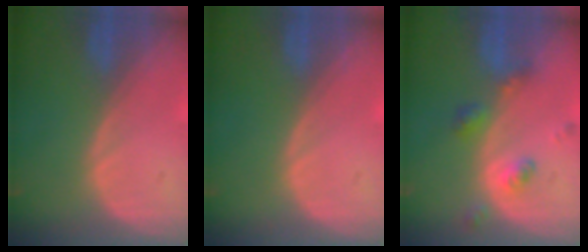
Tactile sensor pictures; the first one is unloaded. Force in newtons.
{"total": 0.0}
{"total": 5.1, "press": 4.4, "slide": 2.5}